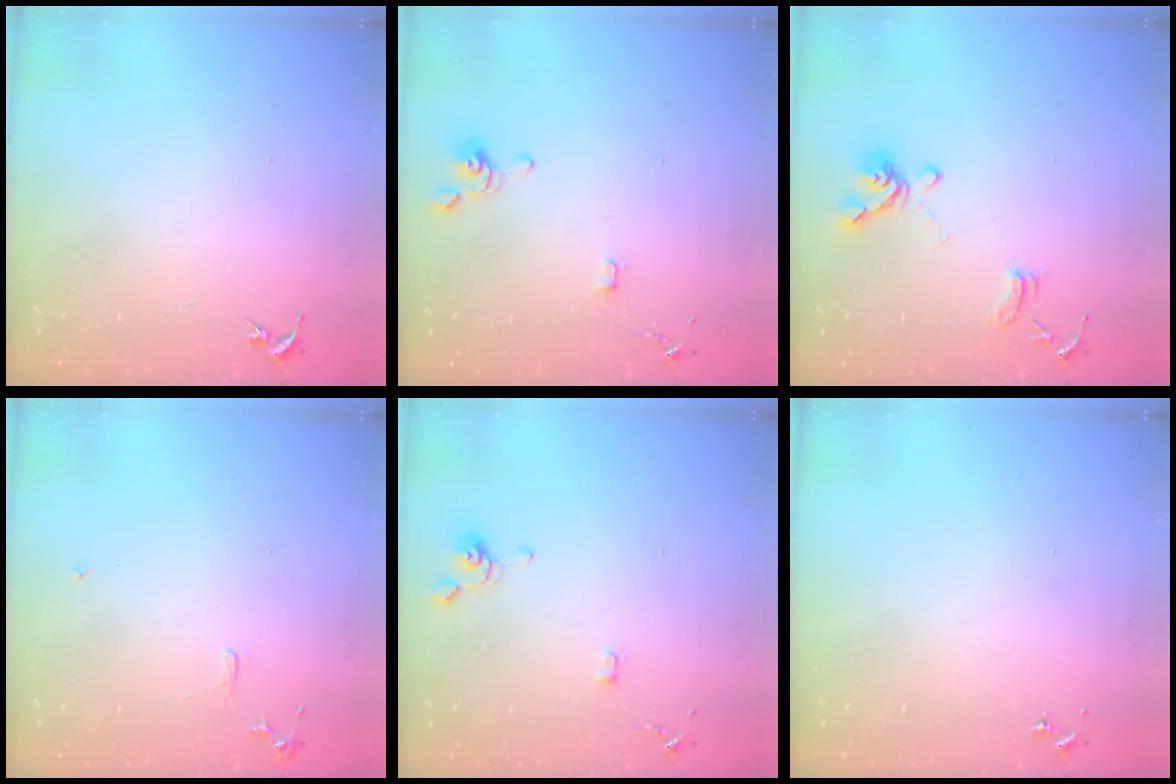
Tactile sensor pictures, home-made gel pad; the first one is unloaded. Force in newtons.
{"total": 4.0, "press": 3.9, "slide": 0.9}
{"total": 13.1, "press": 13.0, "slide": 1.4}
{"total": 6.0, "press": 6.0, "slide": 0.7}
{"total": 3.6, "press": 3.5, "slide": 0.7}
{"total": 0.0}